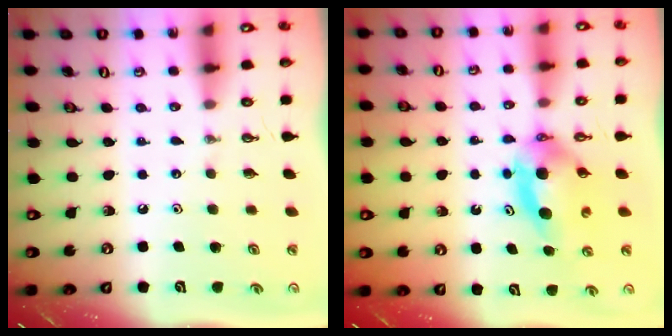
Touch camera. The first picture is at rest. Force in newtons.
{"total": 5.8, "press": 5.6, "slide": 1.4}